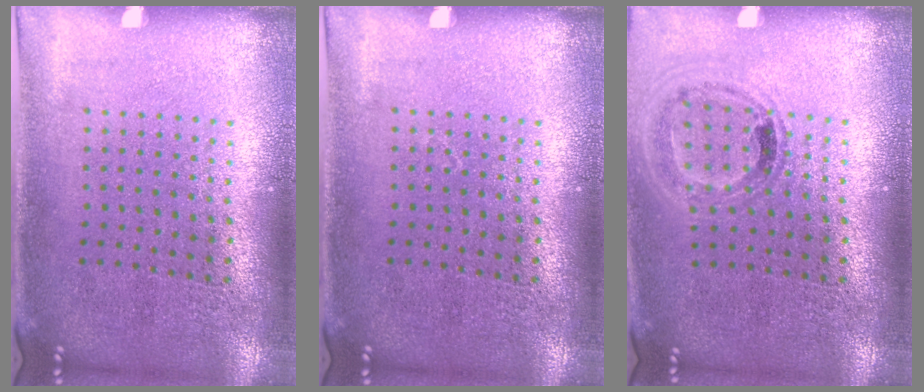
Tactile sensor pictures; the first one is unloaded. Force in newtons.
{"total": 0.0}
{"total": 1.0, "press": 1.0, "slide": 0.1}